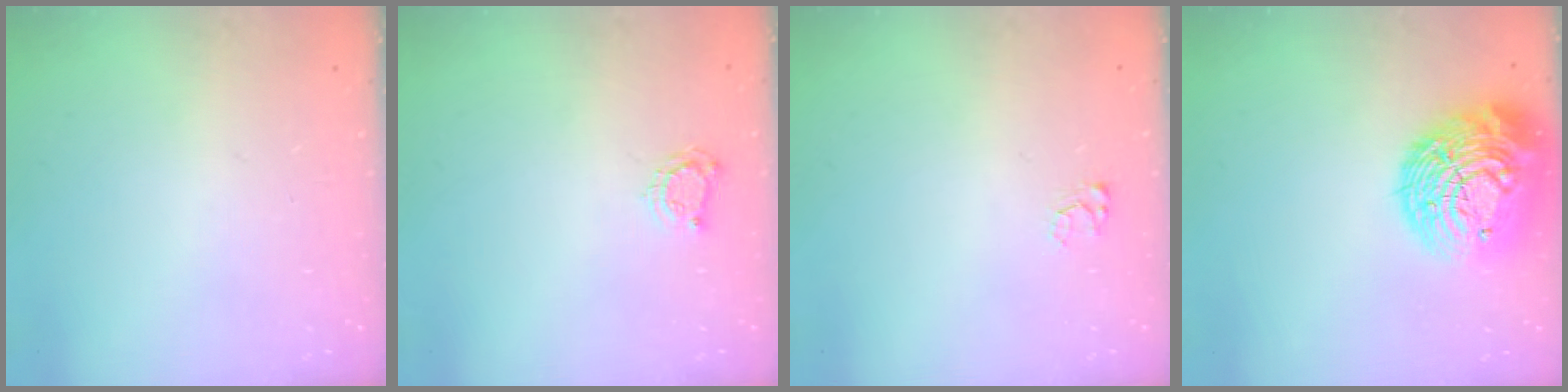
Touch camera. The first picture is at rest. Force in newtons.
{"total": 4.2, "press": 4.1, "slide": 0.5}
{"total": 3.1, "press": 3.1, "slide": 0.3}
{"total": 19.5, "press": 19.5, "slide": 1.7}